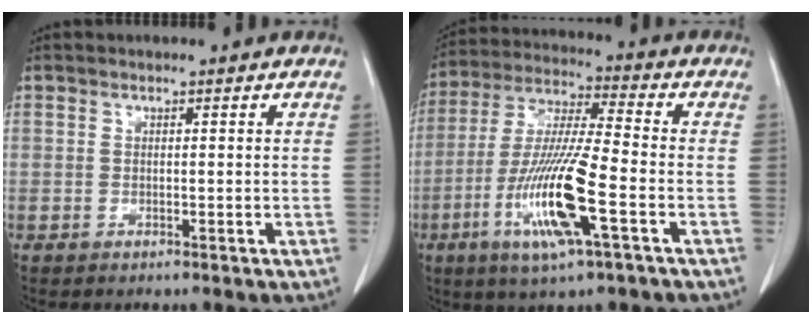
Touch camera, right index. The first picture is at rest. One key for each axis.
{"total": 14.9, "fx": -5.2, "fy": 0.8, "fz": 13.9, "tx": -0.284, "ty": -0.017, "tz": -0.099}